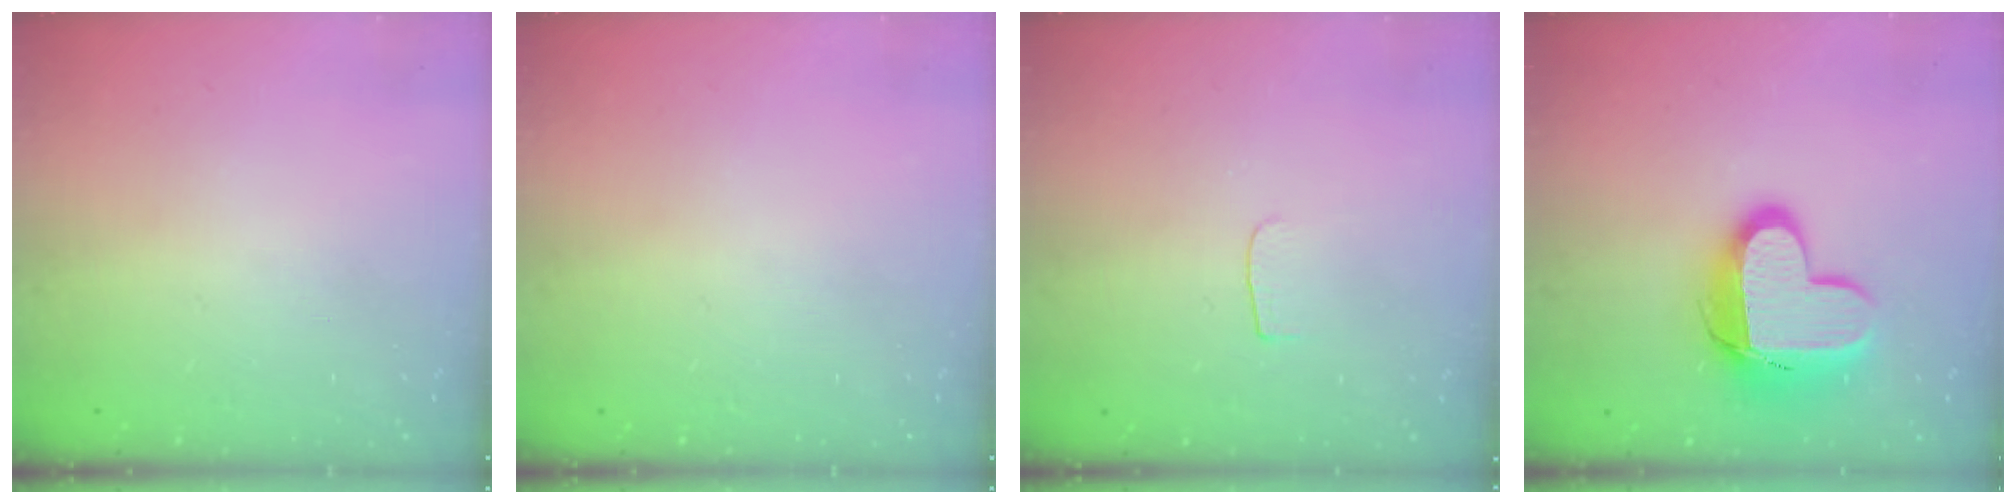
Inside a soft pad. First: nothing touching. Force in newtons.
{"total": 0.0}
{"total": 3.0, "press": 3.0, "slide": 0.3}
{"total": 14.3, "press": 14.3, "slide": 1.2}